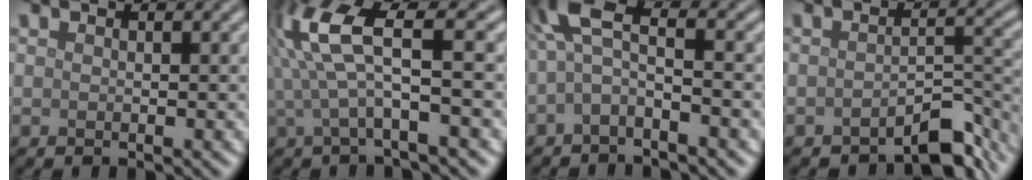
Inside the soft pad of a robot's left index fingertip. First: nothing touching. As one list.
[{"total": 6.6, "force": [1.5, 1.4, 6.3], "torque": [-0.145, 0.011, 0.028]}, {"total": 4.2, "force": [-0.5, 1.4, 3.9], "torque": [-0.081, 0.016, -0.025]}, {"total": 4.3, "force": [-3.3, 1.3, 2.4], "torque": [-0.026, 0.003, -0.051]}]